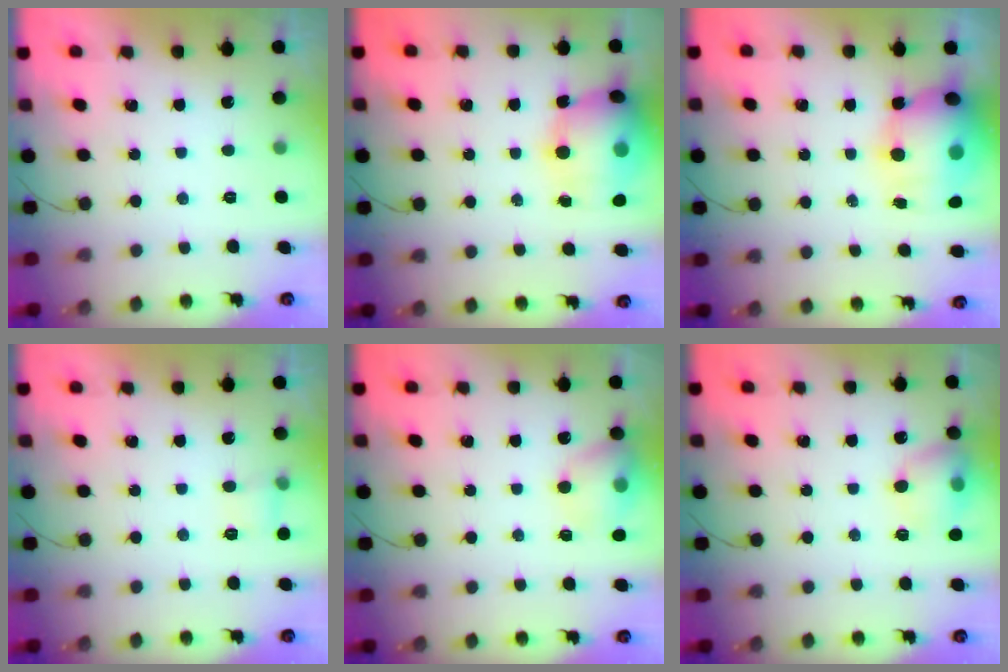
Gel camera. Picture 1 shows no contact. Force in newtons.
{"total": 16.5, "press": 16.1, "slide": 4.0}
{"total": 15.2, "press": 14.8, "slide": 3.7}
{"total": 4.2, "press": 3.9, "slide": 1.5}
{"total": 11.3, "press": 11.2, "slide": 1.7}
{"total": 10.7, "press": 10.6, "slide": 1.6}